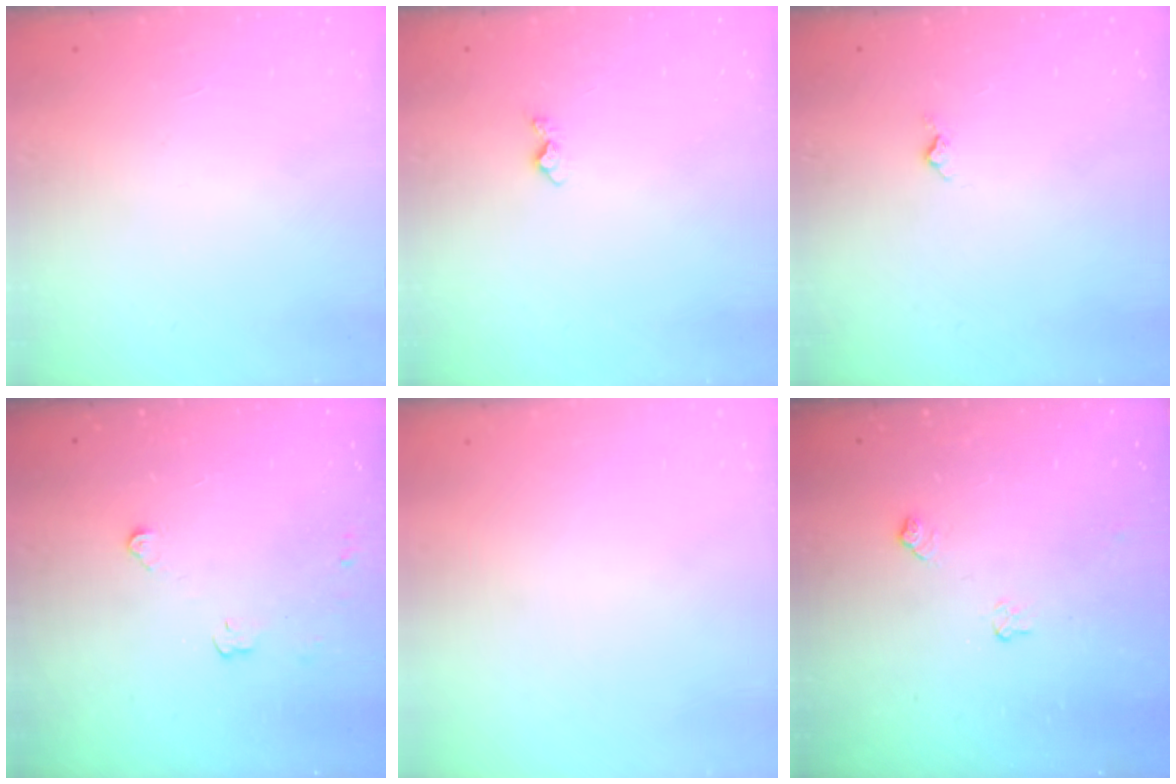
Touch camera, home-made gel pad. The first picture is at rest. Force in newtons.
{"total": 4.0, "press": 4.0, "slide": 0.5}
{"total": 3.3, "press": 3.3, "slide": 0.5}
{"total": 2.9, "press": 2.9, "slide": 0.4}
{"total": 0.0}
{"total": 5.0, "press": 5.0, "slide": 0.7}